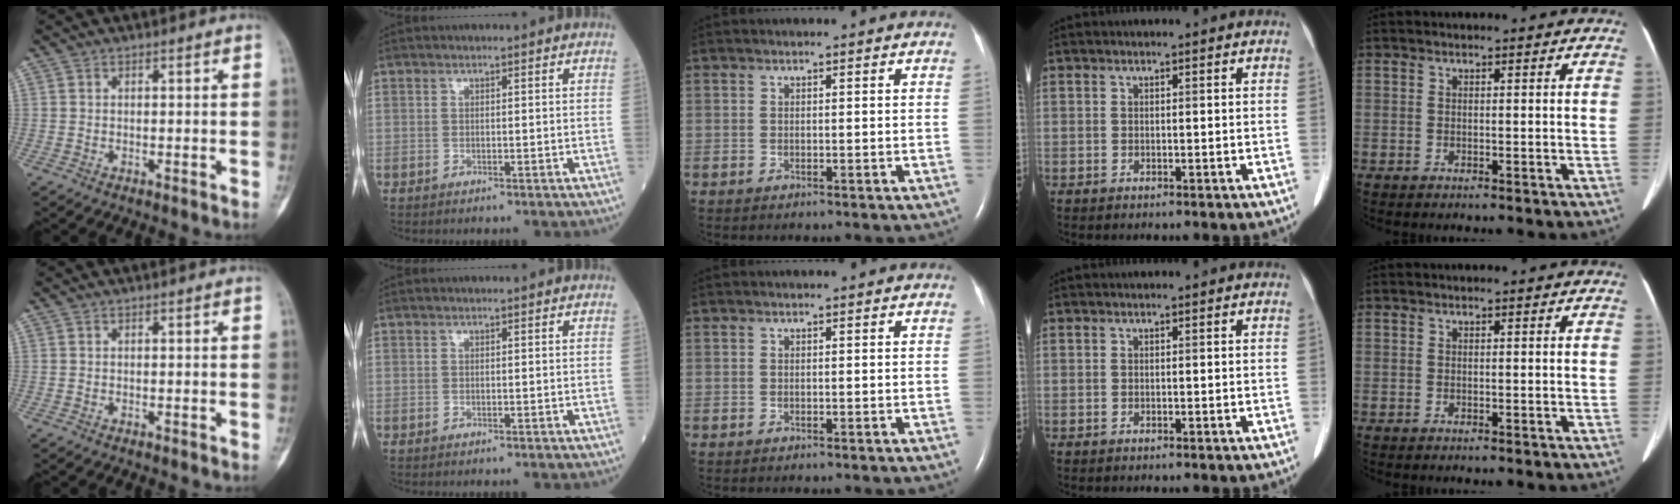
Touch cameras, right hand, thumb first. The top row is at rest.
{}